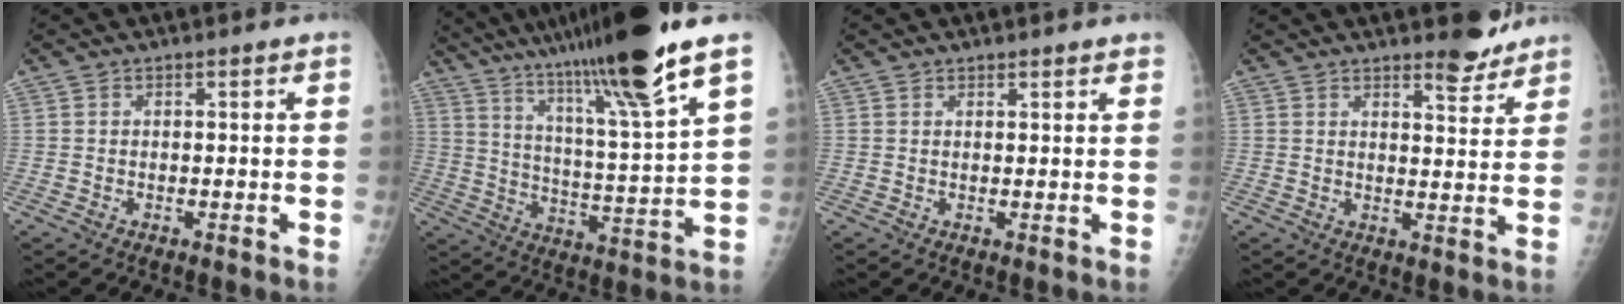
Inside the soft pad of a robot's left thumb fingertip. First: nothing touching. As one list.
[{"total": 22.3, "force": [15.5, 0.6, 16.0], "torque": [-0.258, -0.060, 0.259]}, {"total": 1.8, "force": [1.7, 0.5, 0.5], "torque": [0.006, -0.004, 0.021]}, {"total": 5.4, "force": [4.7, 1.4, 2.3], "torque": [-0.018, -0.040, 0.067]}]